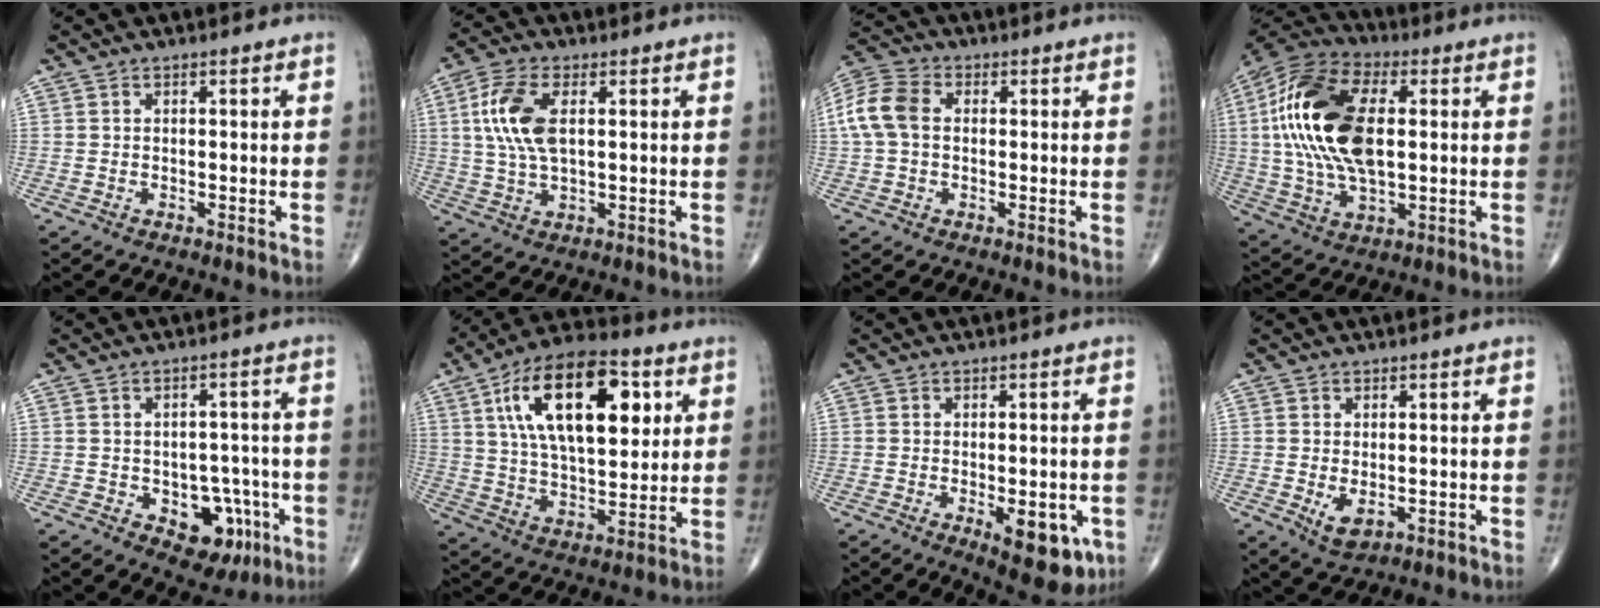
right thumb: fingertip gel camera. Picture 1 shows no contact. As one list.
[{"total": 9.8, "force": [2.1, 4.7, 8.4], "torque": [-0.188, 0.002, 0.041]}, {"total": 8.7, "force": [0.7, 6.1, 6.1], "torque": [-0.135, 0.025, 0.008]}, {"total": 22.1, "force": [2.7, 11.4, 18.7], "torque": [-0.387, 0.004, 0.042]}, {"total": 9.6, "force": [-3.6, 6.4, 6.1], "torque": [-0.038, 0.025, -0.037]}, {"total": 22.2, "force": [7.4, 10.6, 18.1], "torque": [-0.279, -0.012, 0.121]}, {"total": 9.8, "force": [-3.2, 4.1, 8.2], "torque": [-0.086, -0.007, -0.033]}, {"total": 3.8, "force": [-0.7, 2.2, 3.0], "torque": [-0.046, -0.009, -0.001]}]